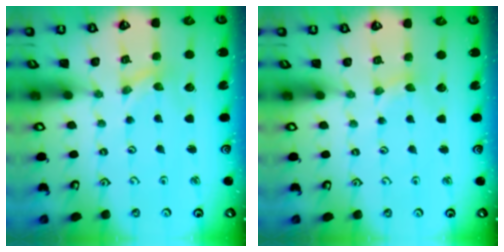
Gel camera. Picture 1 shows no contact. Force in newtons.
{"total": 1.0, "press": 1.0, "slide": 0.2}